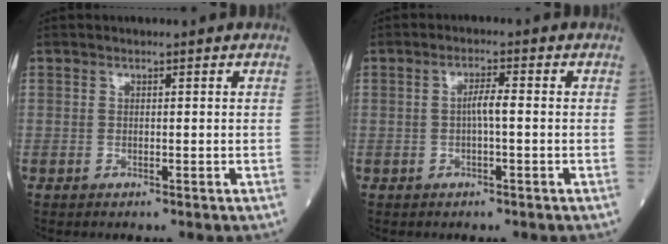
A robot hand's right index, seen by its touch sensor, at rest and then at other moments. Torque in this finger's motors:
{"motor_torque": [0.44, -0.06, 0.34, 0.09]}